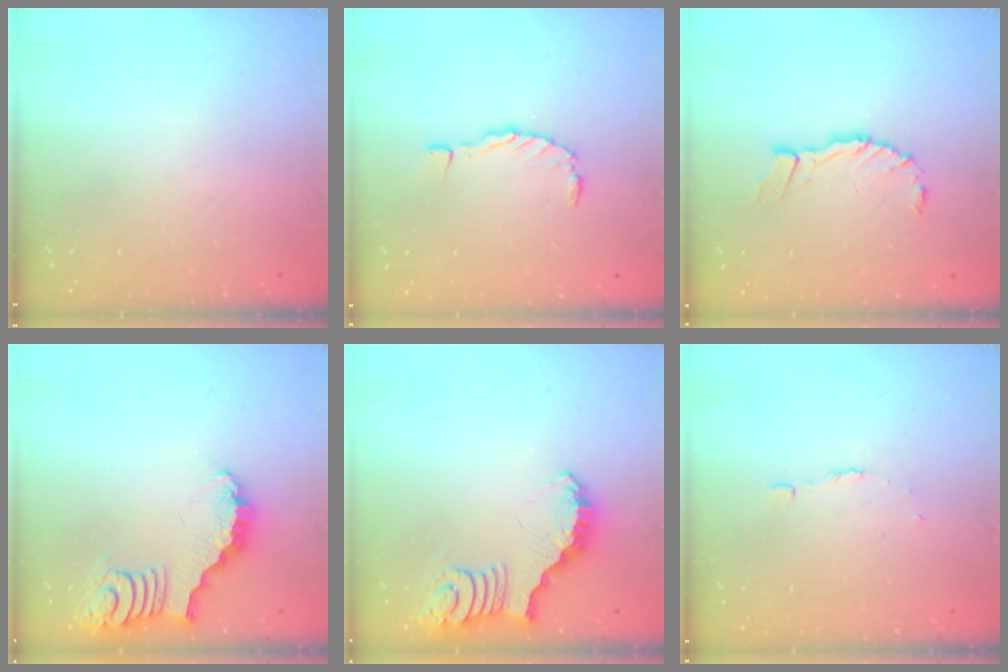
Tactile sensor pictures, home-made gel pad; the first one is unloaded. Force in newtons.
{"total": 0.0}
{"total": 6.5, "press": 6.5, "slide": 0.2}
{"total": 3.6, "press": 3.5, "slide": 0.5}
{"total": 2.4, "press": 2.4, "slide": 0.5}
{"total": 3.1, "press": 3.1, "slide": 0.2}